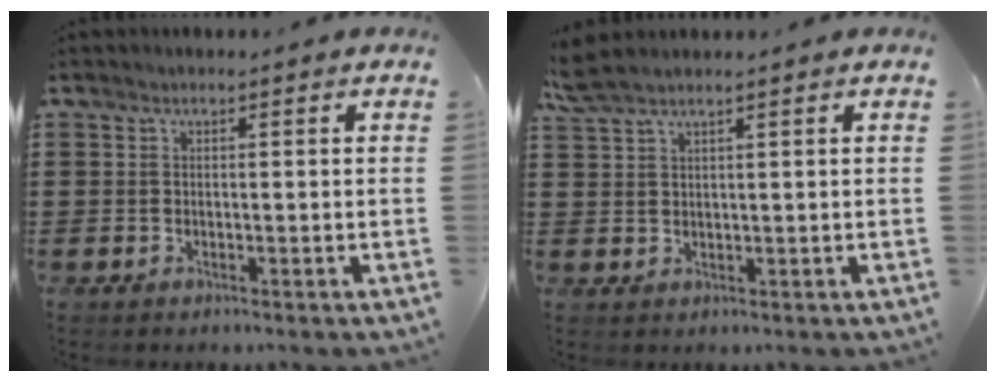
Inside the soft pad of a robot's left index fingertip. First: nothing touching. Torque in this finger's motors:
{"motor_torque": [0.69, 0.82, 0.05, 0.06]}